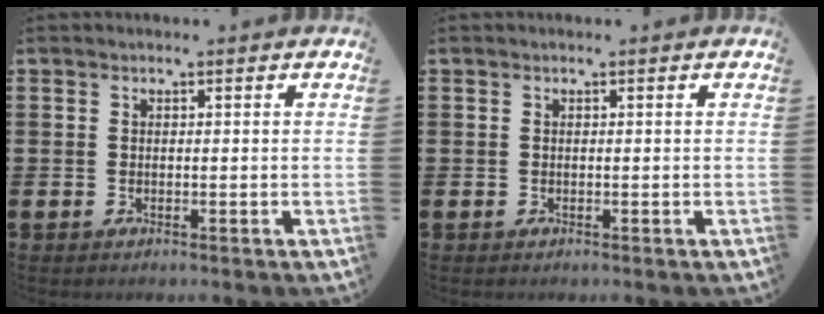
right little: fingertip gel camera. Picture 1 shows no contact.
{"total": 0.0}